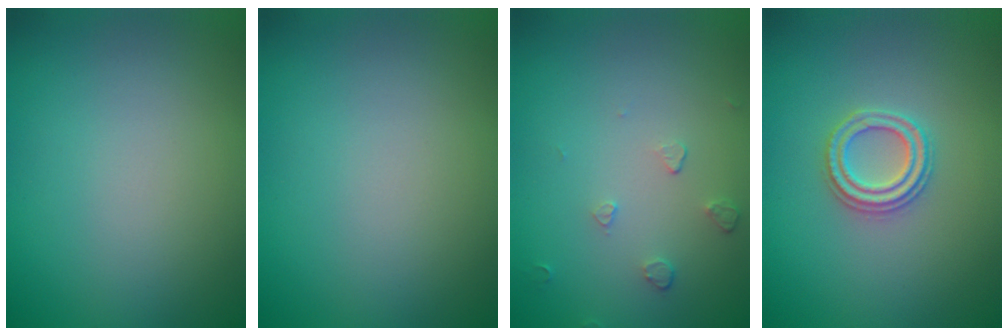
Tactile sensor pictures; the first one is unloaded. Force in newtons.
{"total": 0.0}
{"total": 0.9, "press": 0.6, "slide": 0.7}
{"total": 2.4, "press": 2.3, "slide": 0.5}